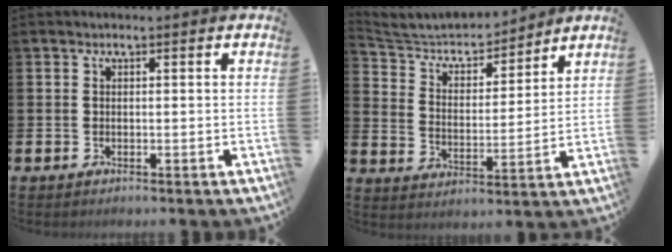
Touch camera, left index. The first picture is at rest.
{"total": 5.8, "force": [5.6, 1.5, 1.0], "torque": [-0.052, -0.042, 0.092]}